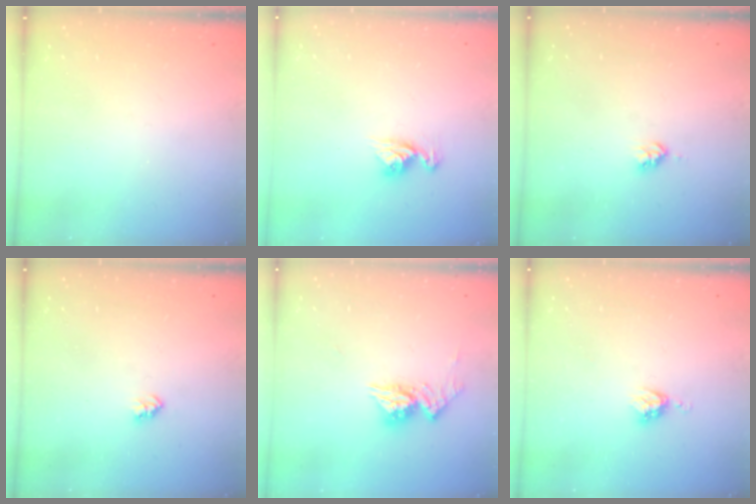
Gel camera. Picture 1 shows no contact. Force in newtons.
{"total": 8.2, "press": 8.2, "slide": 0.8}
{"total": 2.8, "press": 2.8, "slide": 0.2}
{"total": 2.6, "press": 2.6, "slide": 0.4}
{"total": 9.9, "press": 9.8, "slide": 0.9}
{"total": 4.0, "press": 4.0, "slide": 0.5}